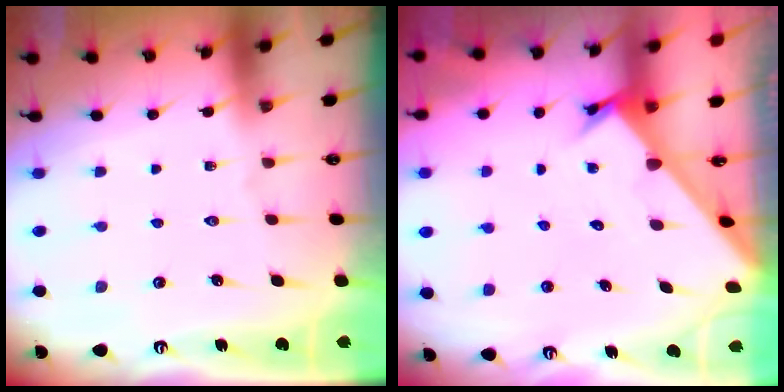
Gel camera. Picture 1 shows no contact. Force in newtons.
{"total": 2.3, "press": 2.3, "slide": 0.2}